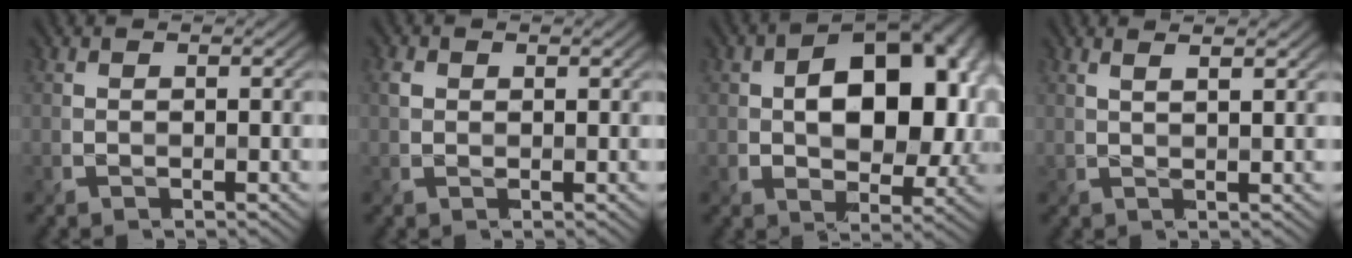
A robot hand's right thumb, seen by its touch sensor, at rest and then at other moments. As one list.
[{"total": 1.3, "force": [0.4, 1.1, 0.6], "torque": [-0.019, -0.001, 0.009]}, {"total": 14.5, "force": [1.7, 9.6, 10.8], "torque": [-0.125, 0.014, 0.029]}, {"total": 3.1, "force": [1.9, 0.8, 2.3], "torque": [-0.020, 0.007, 0.016]}]